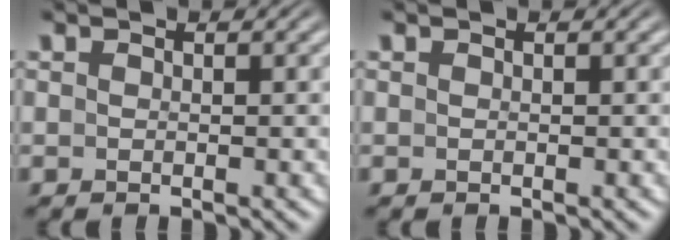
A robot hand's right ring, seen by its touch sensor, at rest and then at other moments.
{"total": 0.0}